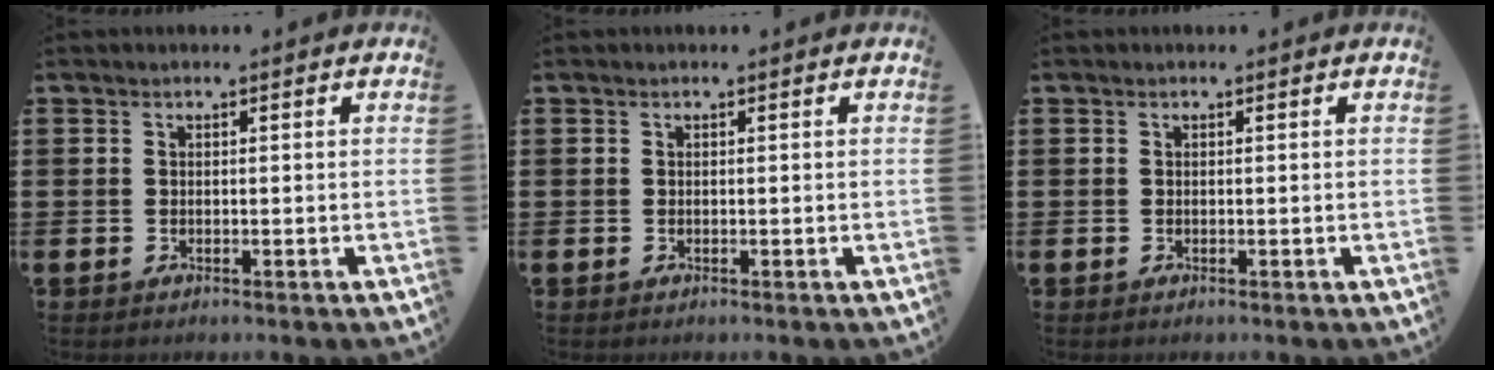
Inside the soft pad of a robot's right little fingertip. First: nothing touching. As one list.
[{"total": 0.0}, {"total": 0.0}]